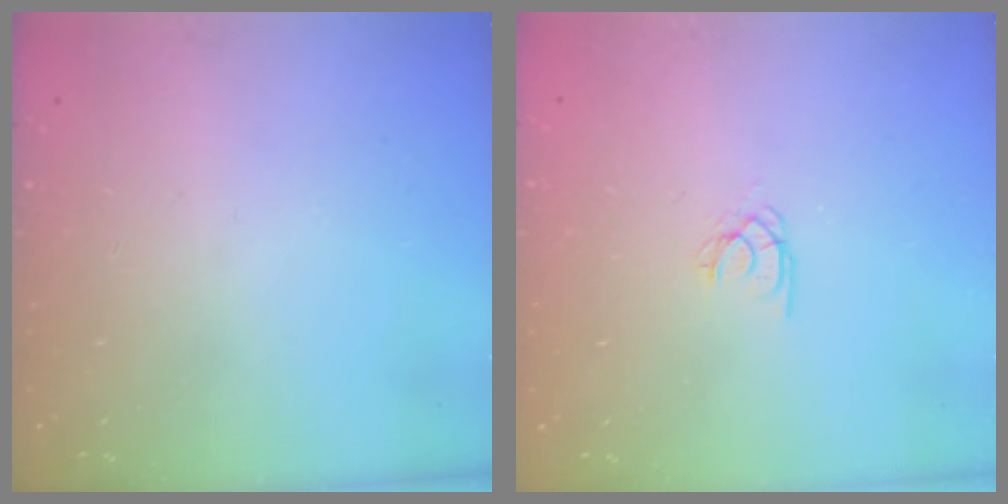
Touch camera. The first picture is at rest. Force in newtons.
{"total": 1.7, "press": 1.7, "slide": 0.1}